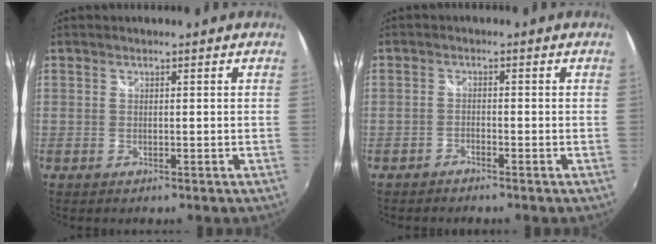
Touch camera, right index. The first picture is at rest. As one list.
[{"total": 1.4, "force": [-1.3, 0.3, 0.3], "torque": [-0.014, -0.002, -0.029]}]